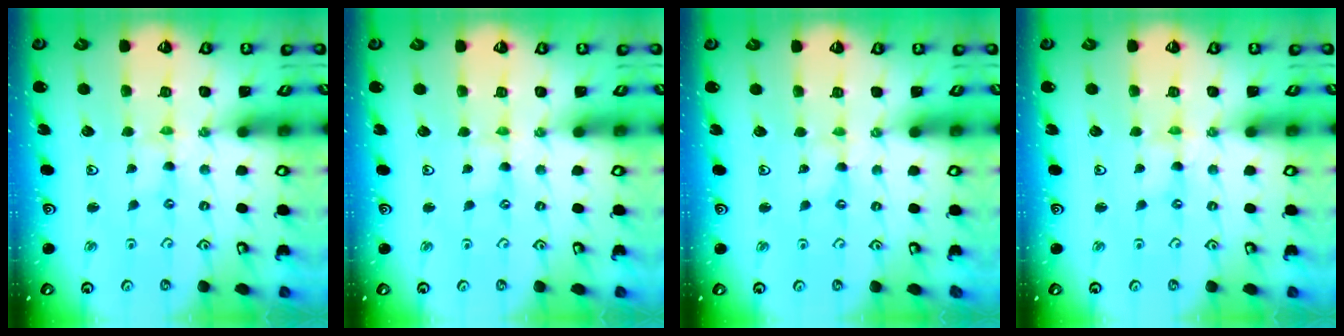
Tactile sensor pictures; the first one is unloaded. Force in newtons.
{"total": 1.3, "press": 1.3, "slide": 0.3}
{"total": 1.2, "press": 1.1, "slide": 0.3}
{"total": 0.0}